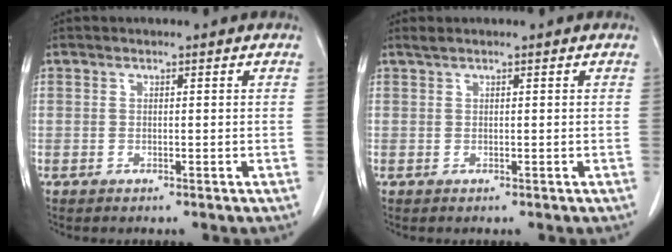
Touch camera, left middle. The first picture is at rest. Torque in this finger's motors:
{"motor_torque": [0.16, -0.13, -0.01, 0.00]}